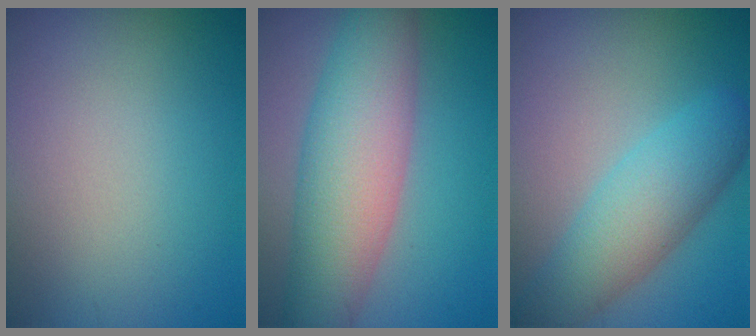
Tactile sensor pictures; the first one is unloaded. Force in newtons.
{"total": 8.8, "press": 8.8, "slide": 0.4}
{"total": 5.8, "press": 5.8, "slide": 0.2}